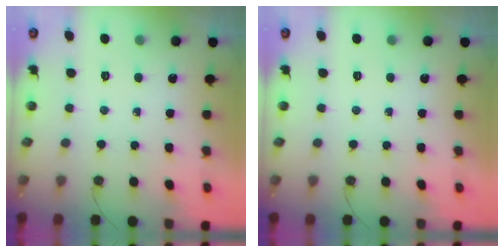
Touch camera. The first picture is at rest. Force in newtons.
{"total": 0.0}